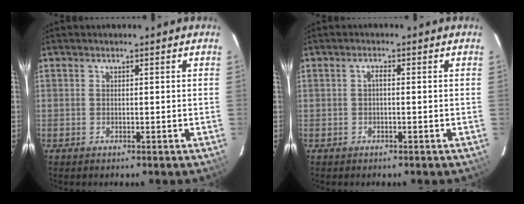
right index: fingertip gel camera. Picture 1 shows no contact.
{"total": 1.0, "force": [-0.2, 0.4, 0.9], "torque": [-0.017, 0.007, -0.005]}